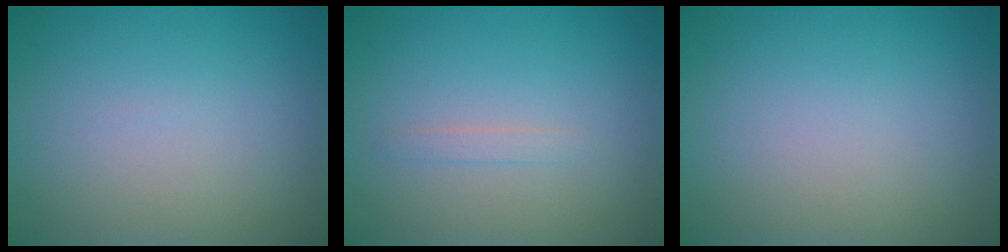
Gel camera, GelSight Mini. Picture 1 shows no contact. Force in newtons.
{"total": 0.8, "press": 0.8, "slide": 0.0}
{"total": 0.0}